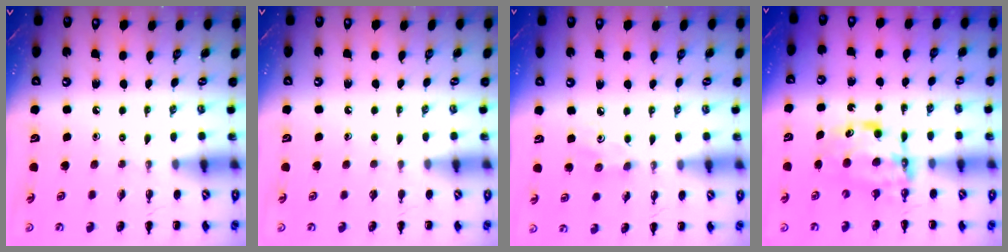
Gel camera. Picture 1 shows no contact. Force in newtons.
{"total": 0.8, "press": 0.8, "slide": 0.1}
{"total": 2.5, "press": 2.4, "slide": 0.7}
{"total": 8.3, "press": 8.2, "slide": 1.1}